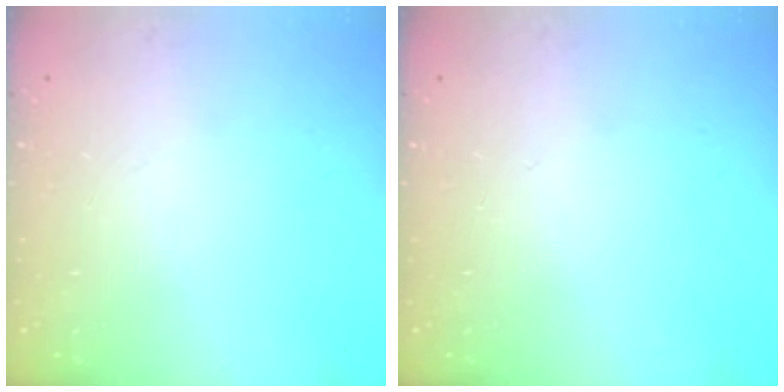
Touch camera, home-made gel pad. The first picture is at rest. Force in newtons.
{"total": 0.0}